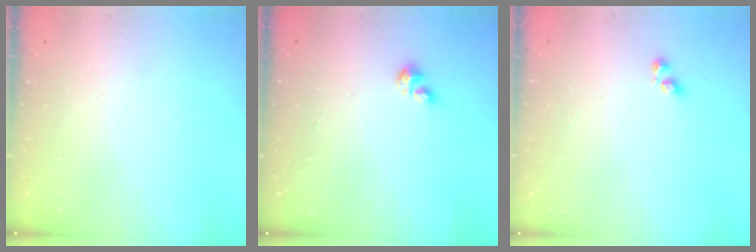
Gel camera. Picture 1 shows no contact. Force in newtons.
{"total": 1.3, "press": 1.2, "slide": 0.3}
{"total": 3.2, "press": 3.1, "slide": 0.6}